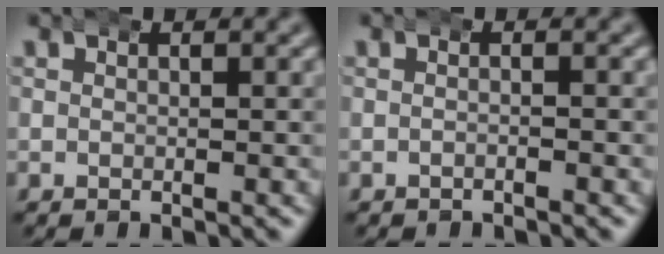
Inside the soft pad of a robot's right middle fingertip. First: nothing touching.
{"total": 0.6, "force": [-0.5, 0.1, 0.3], "torque": [0.000, 0.002, -0.014]}